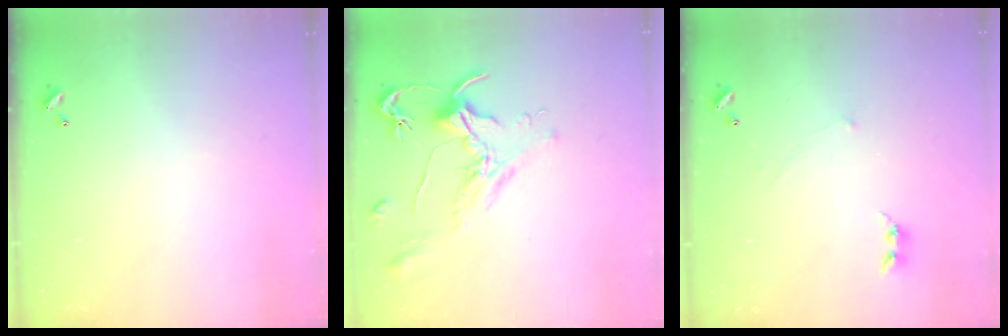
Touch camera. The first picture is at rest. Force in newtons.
{"total": 1.6, "press": 1.5, "slide": 0.7}
{"total": 0.6, "press": 0.3, "slide": 0.5}